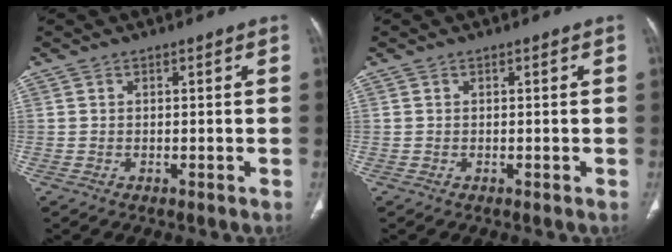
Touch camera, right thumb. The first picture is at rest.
{"total": 0.0}